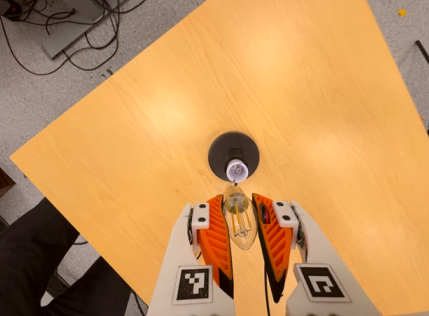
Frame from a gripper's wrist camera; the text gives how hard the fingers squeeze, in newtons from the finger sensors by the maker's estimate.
{"total": 23.9, "left": 26.3, "right": 21.4}